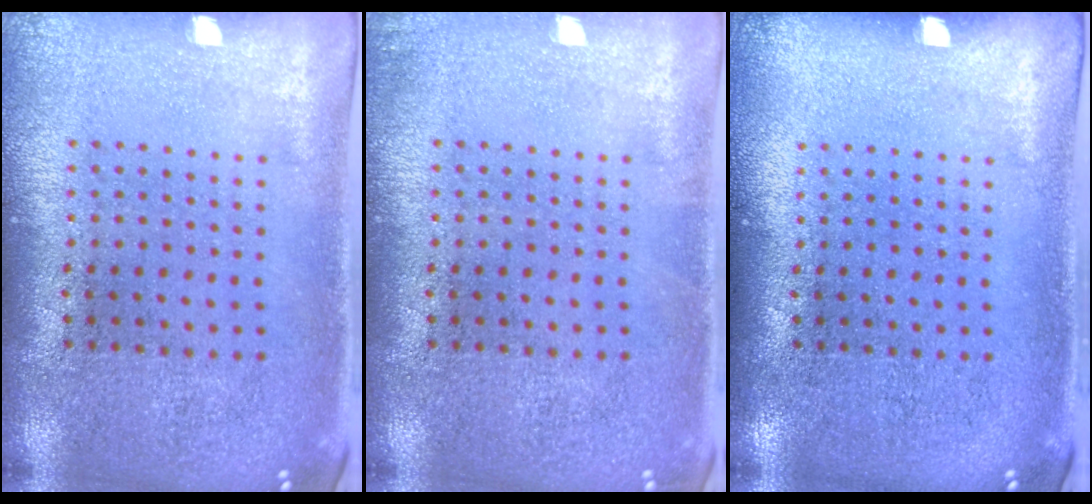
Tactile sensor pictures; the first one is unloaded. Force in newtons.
{"total": 0.7, "press": 0.7, "slide": 0.1}
{"total": 0.0}